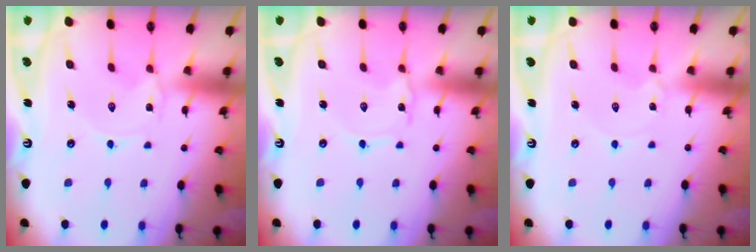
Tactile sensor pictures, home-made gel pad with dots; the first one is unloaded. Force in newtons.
{"total": 1.0, "press": 1.0, "slide": 0.1}
{"total": 1.0, "press": 1.0, "slide": 0.2}